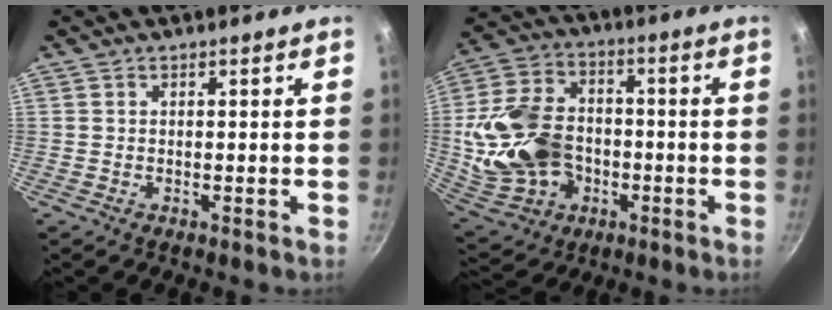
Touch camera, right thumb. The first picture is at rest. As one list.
[{"total": 19.2, "force": [-2.4, 14.5, 12.3], "torque": [-0.235, 0.031, -0.030]}]